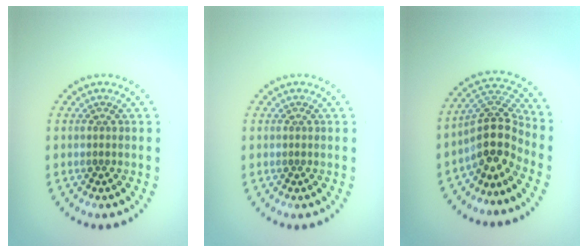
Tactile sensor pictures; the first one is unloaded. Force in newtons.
{"total": 0.0}
{"total": 4.5, "press": 3.4, "slide": 3.0}